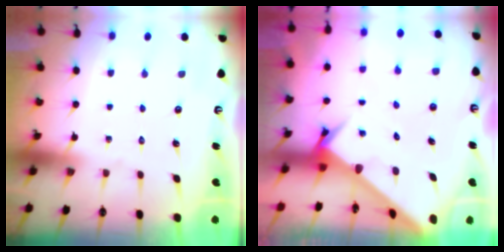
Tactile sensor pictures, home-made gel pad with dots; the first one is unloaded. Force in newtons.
{"total": 3.1, "press": 3.1, "slide": 0.3}